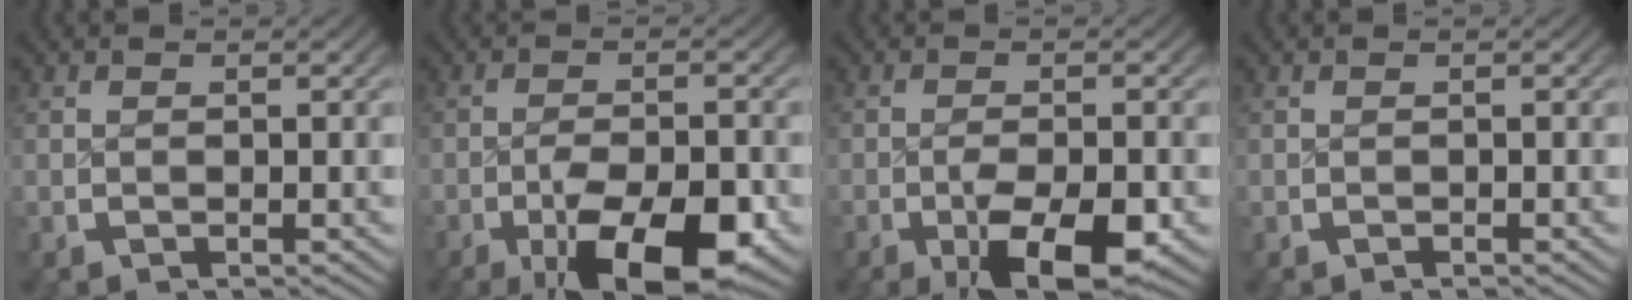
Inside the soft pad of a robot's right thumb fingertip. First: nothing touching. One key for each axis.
{"total": 10.6, "fx": -4.8, "fy": 5.4, "fz": 7.8, "tx": -0.146, "ty": -0.041, "tz": -0.067}
{"total": 7.4, "fx": -3.2, "fy": 3.7, "fz": 5.5, "tx": -0.108, "ty": -0.025, "tz": -0.051}
{"total": 0.0}